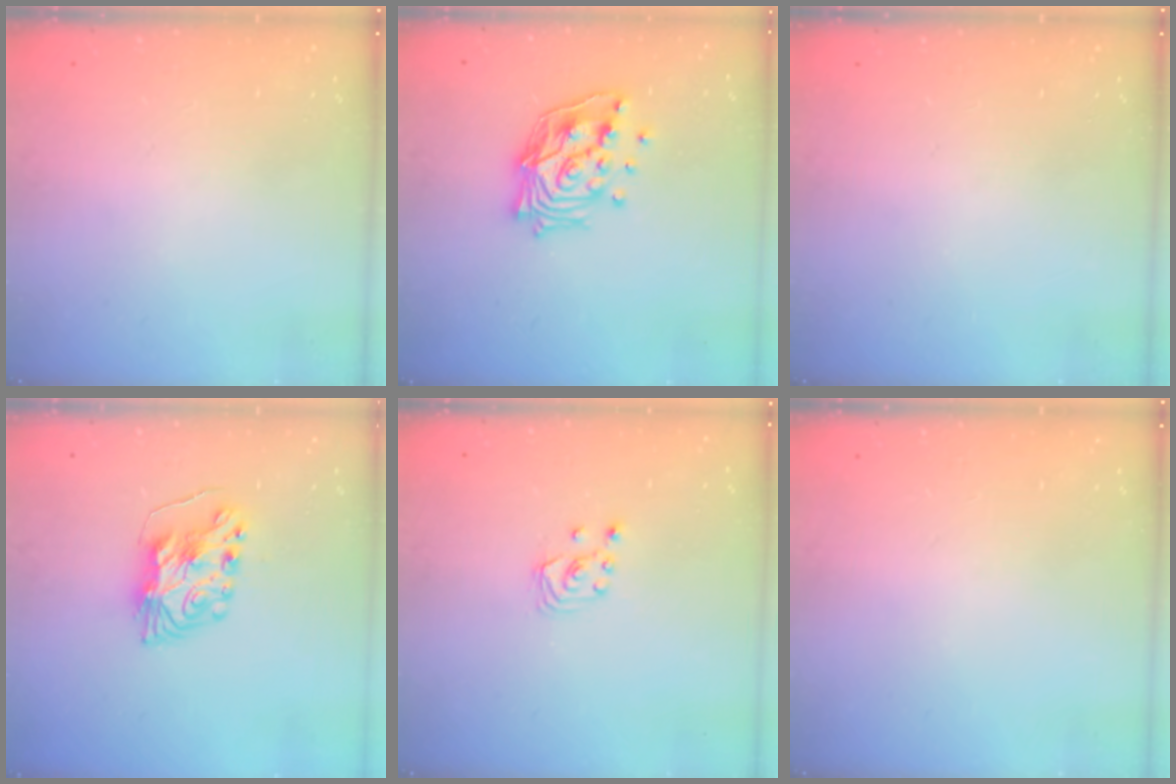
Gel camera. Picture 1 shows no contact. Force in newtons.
{"total": 15.1, "press": 14.9, "slide": 1.9}
{"total": 0.0}
{"total": 8.2, "press": 8.2, "slide": 0.6}
{"total": 2.7, "press": 2.7, "slide": 0.3}
{"total": 0.0}